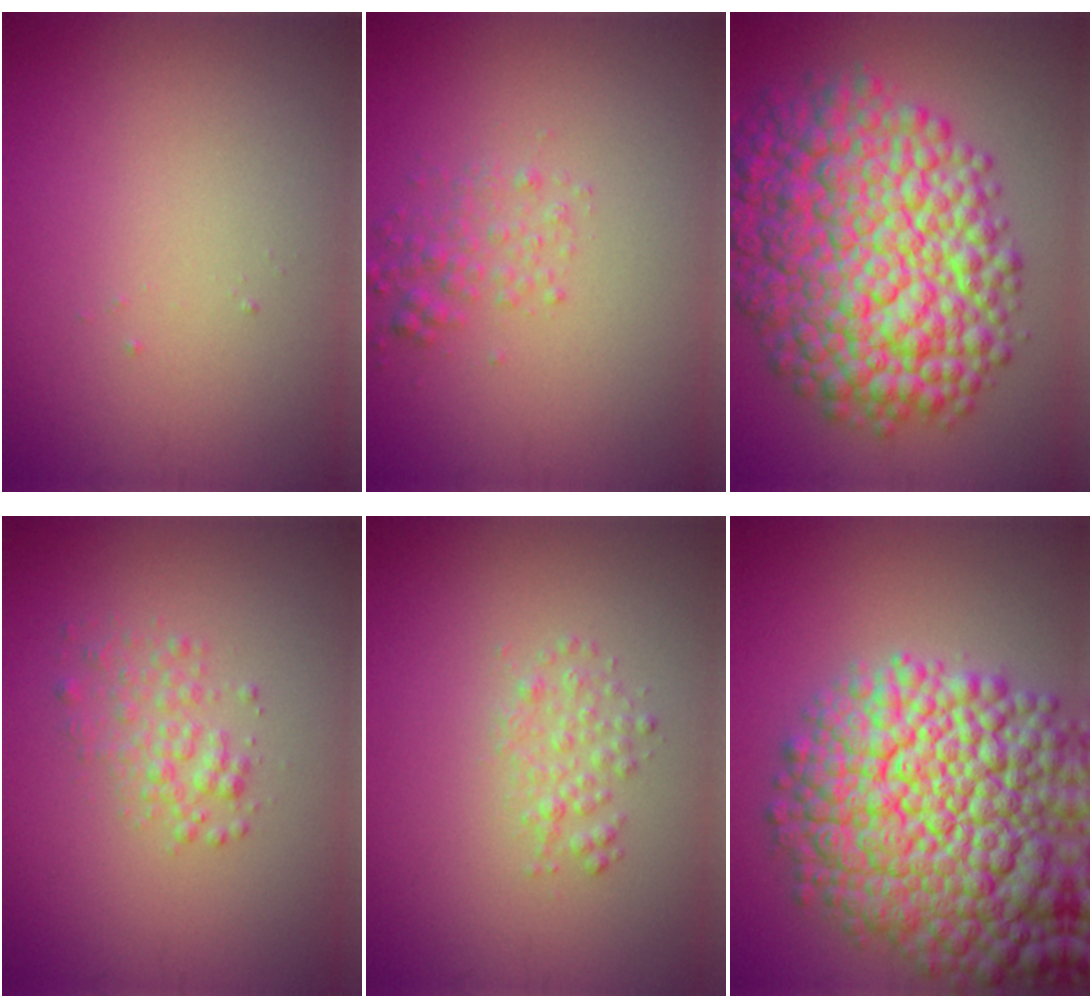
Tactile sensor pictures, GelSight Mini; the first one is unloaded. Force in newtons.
{"total": 2.0, "press": 2.0, "slide": 0.1}
{"total": 14.2, "press": 14.2, "slide": 0.2}
{"total": 2.1, "press": 2.1, "slide": 0.1}
{"total": 1.6, "press": 1.6, "slide": 0.1}
{"total": 15.7, "press": 15.7, "slide": 0.7}